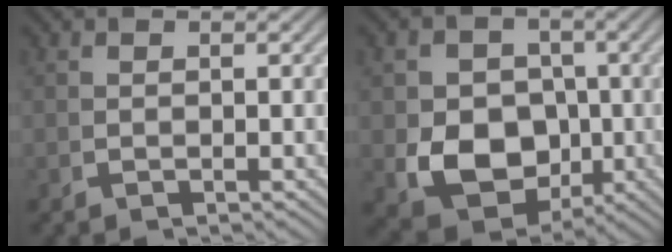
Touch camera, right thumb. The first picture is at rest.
{"total": 11.3, "force": [-1.1, 9.1, 6.7], "torque": [-0.142, -0.049, 0.002]}